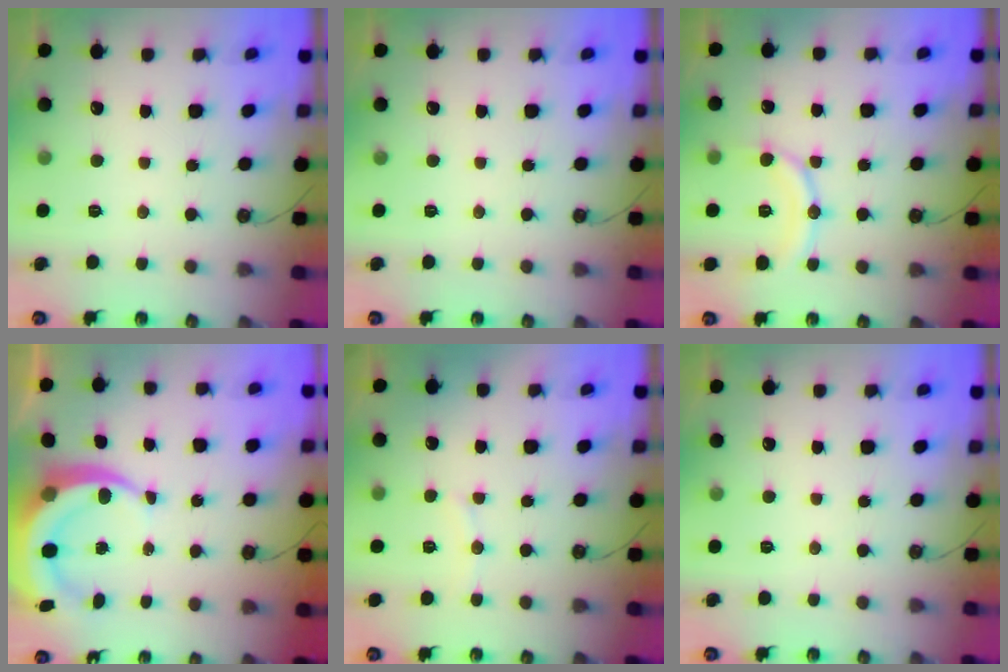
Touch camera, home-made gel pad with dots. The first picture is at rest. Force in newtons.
{"total": 0.0}
{"total": 11.7, "press": 11.6, "slide": 1.2}
{"total": 10.1, "press": 10.0, "slide": 1.4}
{"total": 5.2, "press": 5.1, "slide": 0.8}
{"total": 0.0}